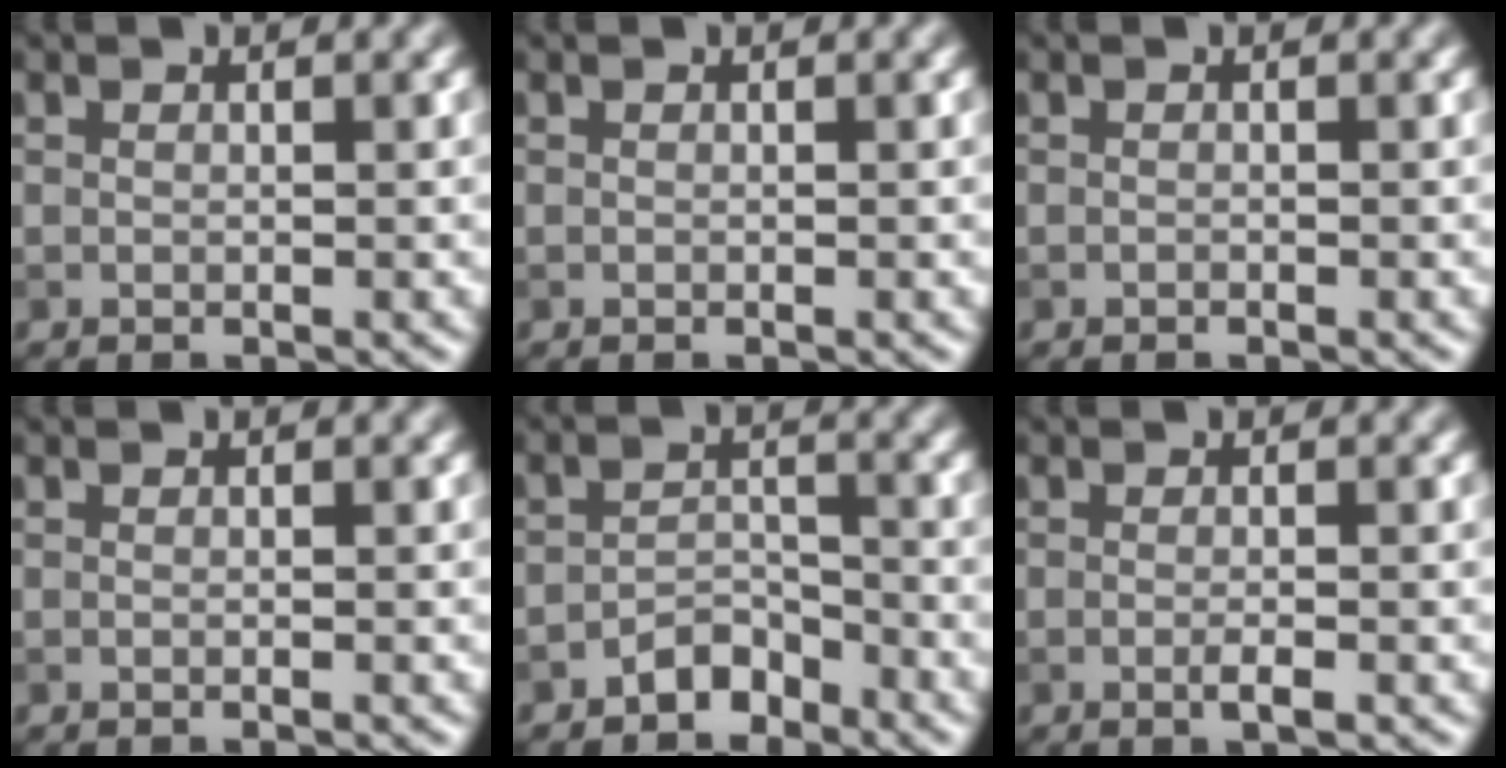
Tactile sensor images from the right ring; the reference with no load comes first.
{"total": 0.0}
{"total": 0.0}
{"total": 0.0}
{"total": 2.3, "force": [-2.0, 1.1, 0.5], "torque": [-0.004, 0.009, -0.038]}
{"total": 1.2, "force": [-0.6, 0.1, 1.0], "torque": [-0.020, -0.004, -0.014]}